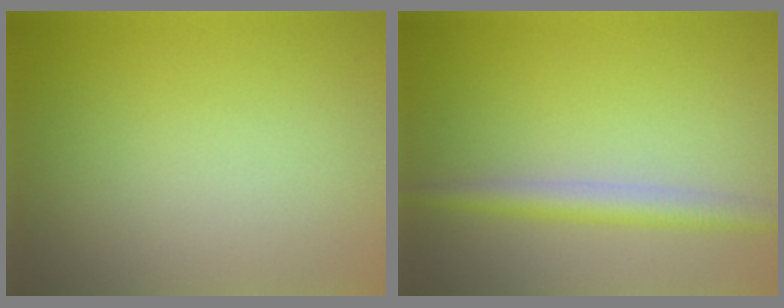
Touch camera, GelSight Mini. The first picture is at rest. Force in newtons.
{"total": 2.9, "press": 2.9, "slide": 0.1}